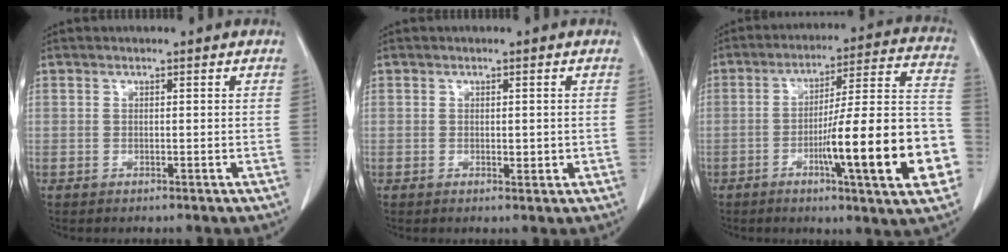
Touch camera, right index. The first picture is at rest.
{"total": 1.6, "force": [-0.1, 0.7, 1.4], "torque": [-0.018, -0.002, 0.003]}
{"total": 21.3, "force": [-6.4, 1.2, 20.3], "torque": [-0.234, 0.012, -0.090]}